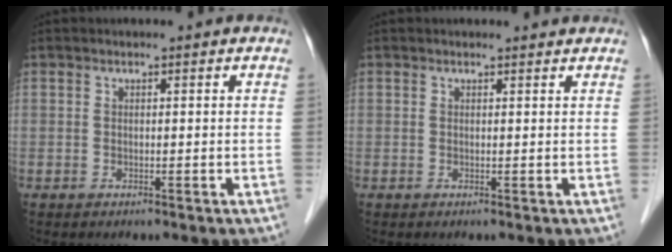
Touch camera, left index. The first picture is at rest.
{"total": 1.1, "force": [1.1, 0.0, 0.0], "torque": [-0.012, -0.003, 0.009]}